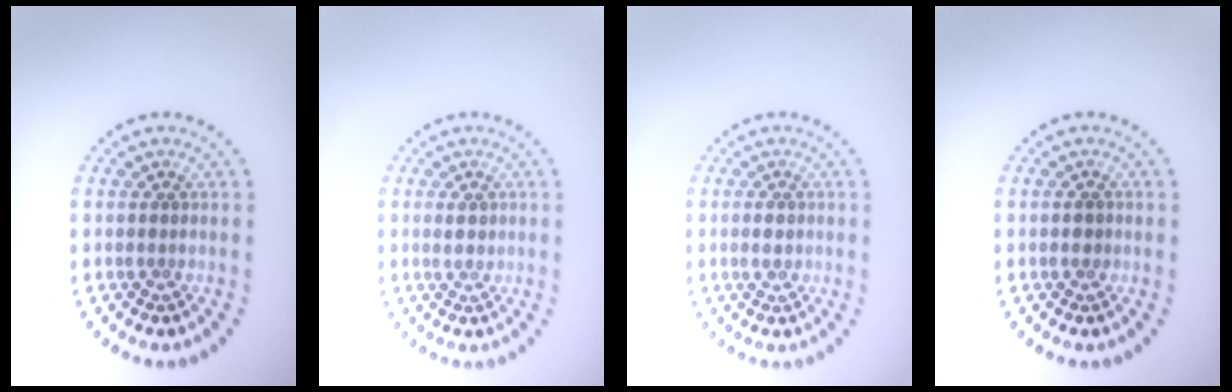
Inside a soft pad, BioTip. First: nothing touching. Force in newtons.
{"total": 1.1, "press": 1.0, "slide": 0.4}
{"total": 1.4, "press": 1.4, "slide": 0.1}
{"total": 0.7, "press": 0.7, "slide": 0.1}